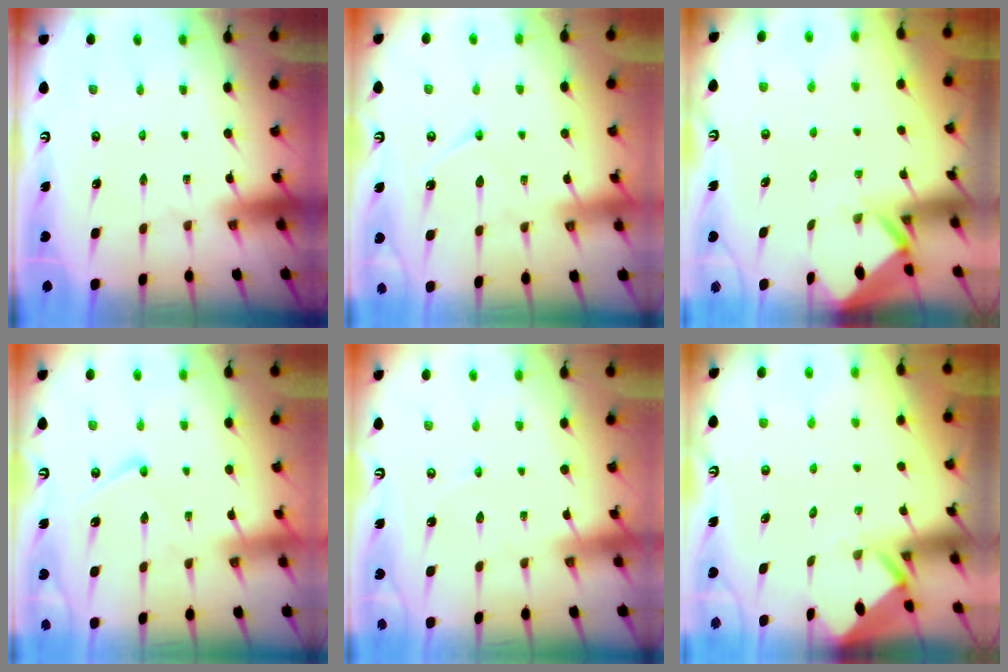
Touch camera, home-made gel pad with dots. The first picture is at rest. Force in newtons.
{"total": 7.0, "press": 7.0, "slide": 0.7}
{"total": 2.9, "press": 2.9, "slide": 0.3}
{"total": 8.0, "press": 8.0, "slide": 0.8}
{"total": 2.5, "press": 2.5, "slide": 0.3}
{"total": 3.5, "press": 3.5, "slide": 0.2}